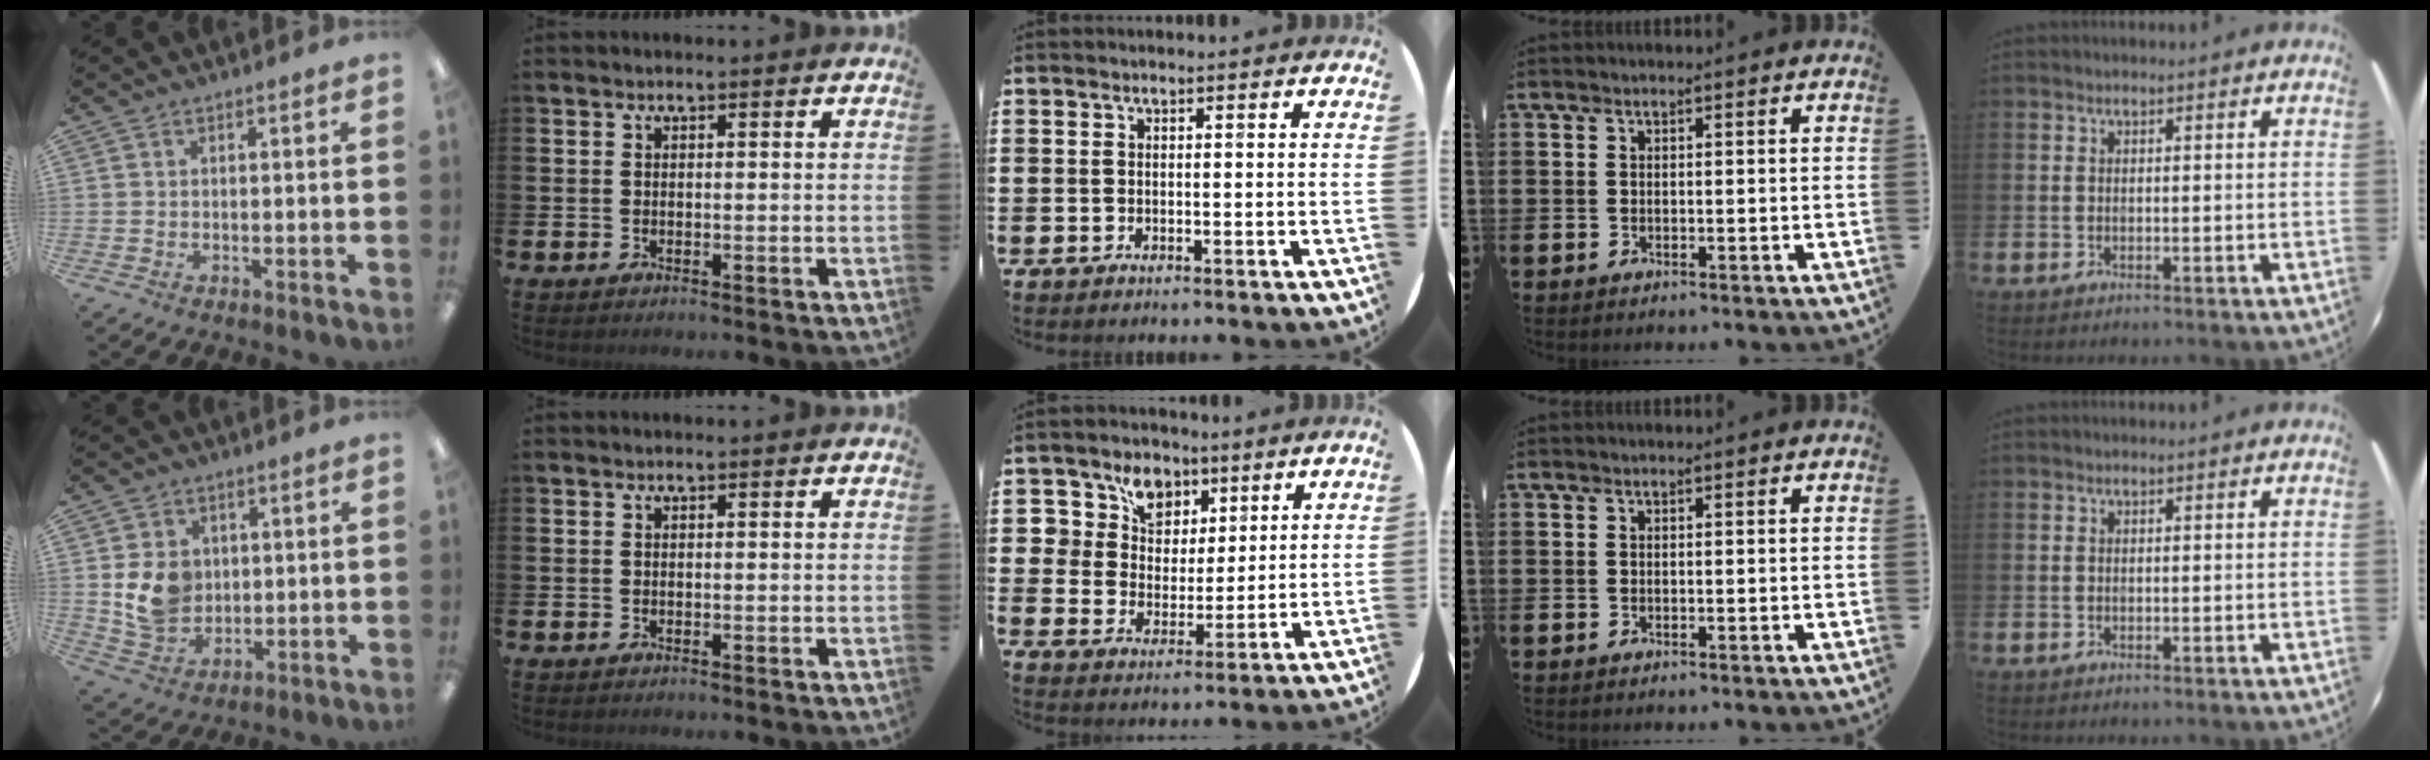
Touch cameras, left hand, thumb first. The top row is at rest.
{"thumb": {"total": 9.3, "force": [1.6, 7.9, 4.6], "torque": [-0.081, 0.003, 0.035]}, "middle": {"total": 7.6, "force": [5.0, 5.6, 1.4], "torque": [-0.043, -0.007, 0.089]}}